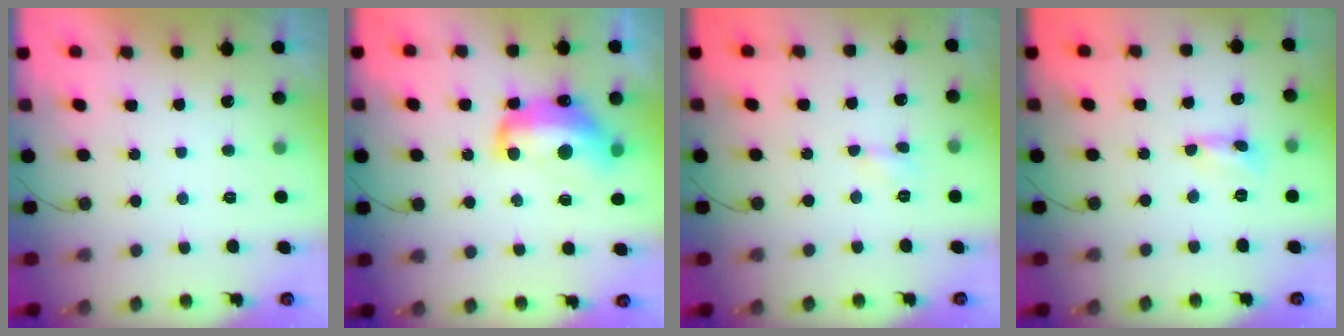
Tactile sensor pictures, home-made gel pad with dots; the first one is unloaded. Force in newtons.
{"total": 14.5, "press": 14.5, "slide": 1.3}
{"total": 2.9, "press": 2.9, "slide": 0.3}
{"total": 0.6, "press": 0.6, "slide": 0.0}